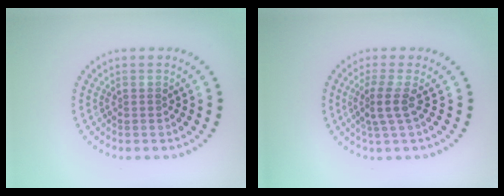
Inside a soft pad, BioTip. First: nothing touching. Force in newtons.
{"total": 2.3, "press": 1.6, "slide": 1.6}